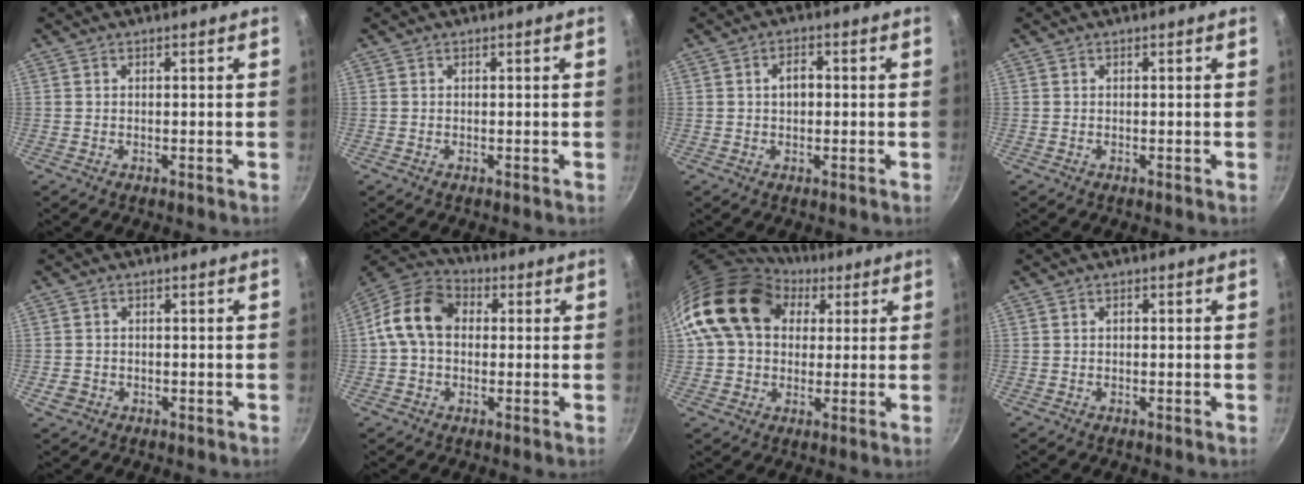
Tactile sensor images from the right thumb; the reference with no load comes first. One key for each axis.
{"total": 0.0}
{"total": 3.3, "fx": 0.2, "fy": 2.2, "fz": 2.5, "tx": -0.030, "ty": 0.012, "tz": 0.001}
{"total": 0.0}
{"total": 2.5, "fx": -0.8, "fy": 2.2, "fz": 1.0, "tx": -0.014, "ty": 0.005, "tz": -0.007}
{"total": 11.9, "fx": 1.0, "fy": 8.9, "fz": 7.8, "tx": -0.116, "ty": 0.027, "tz": -0.003}
{"total": 17.9, "fx": 6.4, "fy": 13.3, "fz": 10.1, "tx": -0.159, "ty": 0.014, "tz": 0.103}
{"total": 0.7, "fx": 0.0, "fy": 0.5, "fz": 0.5, "tx": -0.009, "ty": 0.004, "tz": 0.000}